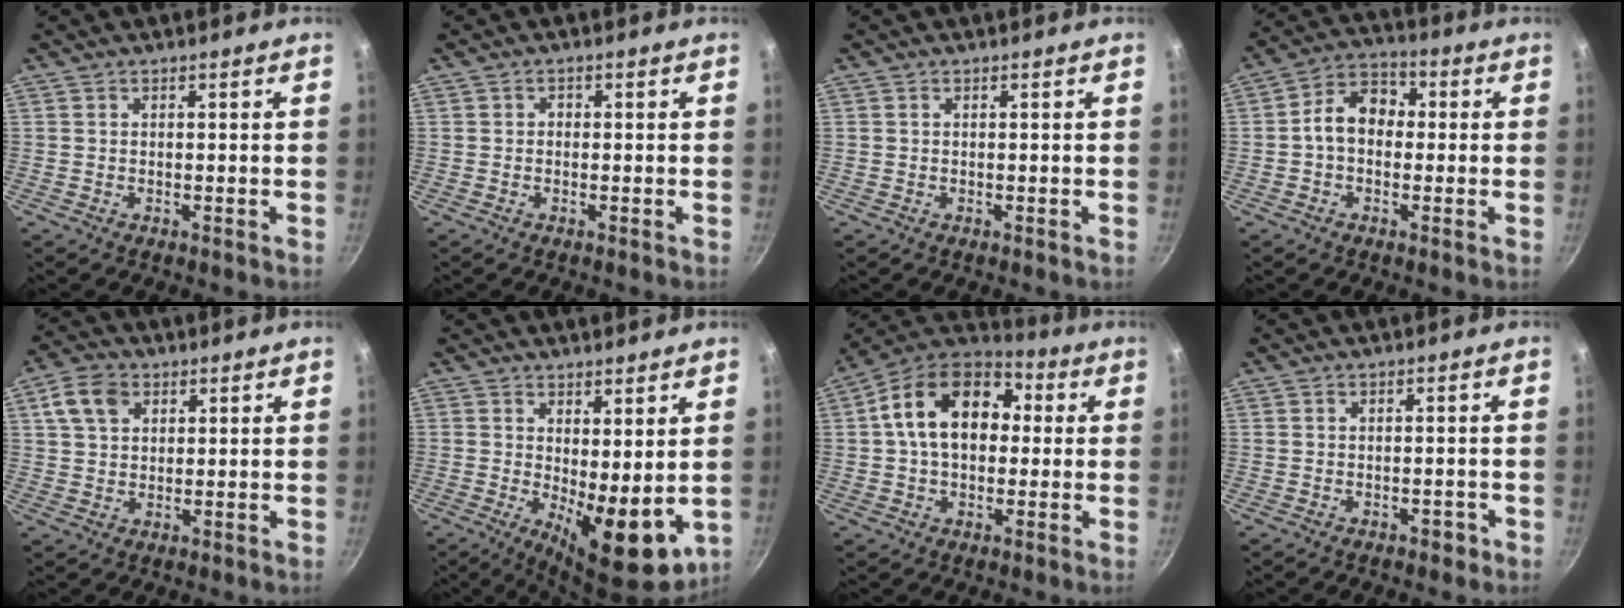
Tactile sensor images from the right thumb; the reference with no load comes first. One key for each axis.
{"total": 0.8, "fx": -0.2, "fy": 0.7, "fz": 0.3, "tx": -0.003, "ty": 0.003, "tz": -0.006}
{"total": 0.0}
{"total": 8.6, "fx": -0.1, "fy": 6.5, "fz": 5.7, "tx": -0.060, "ty": 0.030, "tz": -0.022}
{"total": 7.1, "fx": 2.9, "fy": 5.0, "fz": 4.1, "tx": -0.065, "ty": 0.004, "tz": 0.048}
{"total": 10.5, "fx": 0.6, "fy": 4.1, "fz": 9.7, "tx": -0.116, "ty": -0.026, "tz": 0.020}
{"total": 17.4, "fx": 2.4, "fy": 12.1, "fz": 12.4, "tx": -0.176, "ty": 0.035, "tz": 0.019}
{"total": 1.5, "fx": -1.0, "fy": 0.9, "fz": 0.8, "tx": 0.000, "ty": 0.015, "tz": -0.005}